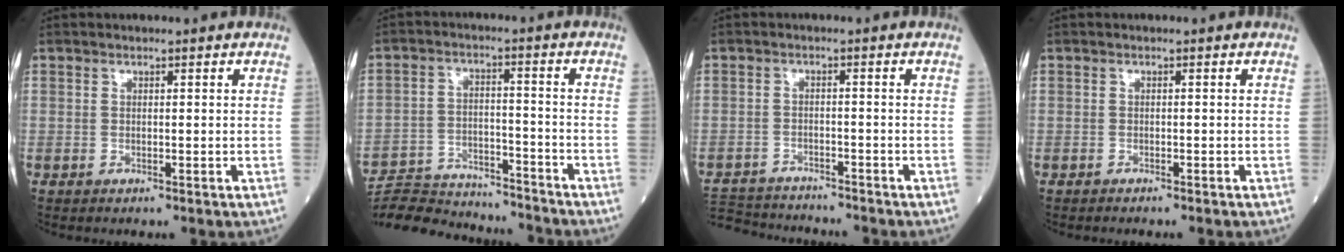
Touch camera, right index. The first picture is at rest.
{"total": 15.7, "force": [-15.2, 2.3, 3.5], "torque": [-0.060, 0.011, -0.231]}
{"total": 10.7, "force": [-10.3, 1.7, 2.3], "torque": [-0.049, 0.002, -0.161]}
{"total": 1.7, "force": [-1.5, 0.1, 0.7], "torque": [-0.011, -0.001, -0.018]}